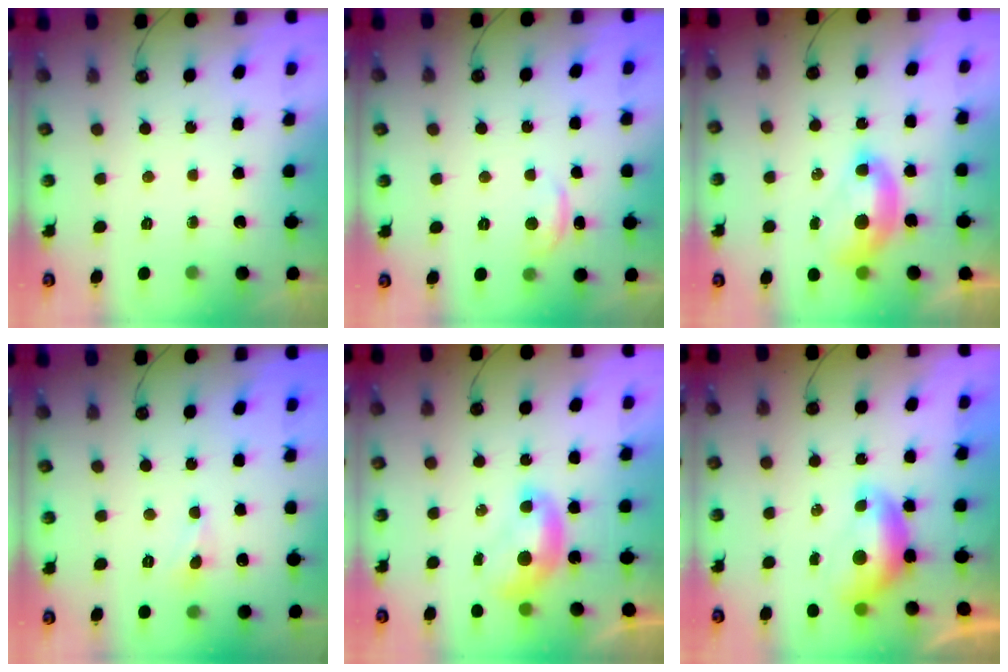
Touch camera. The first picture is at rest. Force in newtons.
{"total": 1.4, "press": 1.0, "slide": 1.0}
{"total": 2.5, "press": 2.5, "slide": 0.6}
{"total": 1.2, "press": 1.1, "slide": 0.6}
{"total": 1.2, "press": 1.2, "slide": 0.0}
{"total": 0.0}